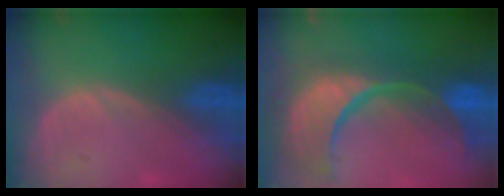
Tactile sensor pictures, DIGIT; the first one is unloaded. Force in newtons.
{"total": 15.0, "press": 11.9, "slide": 9.2}